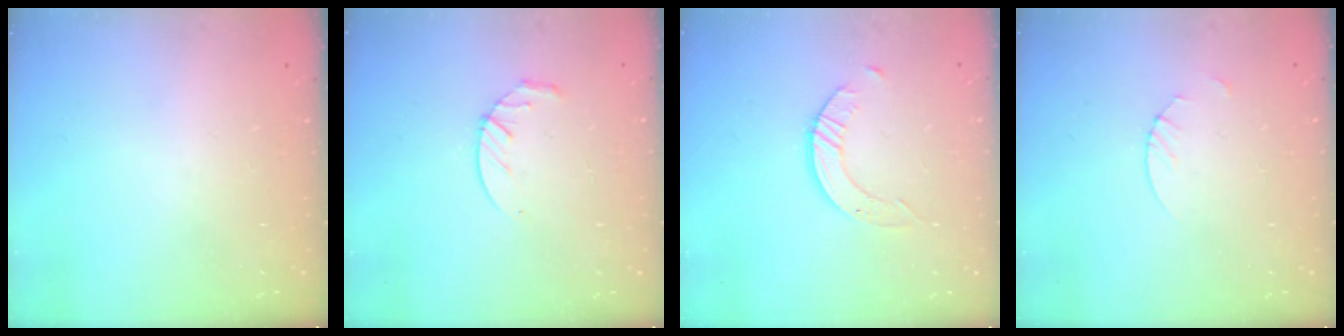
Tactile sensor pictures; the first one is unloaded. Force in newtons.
{"total": 4.2, "press": 4.2, "slide": 0.5}
{"total": 2.4, "press": 2.4, "slide": 0.3}
{"total": 1.9, "press": 1.9, "slide": 0.2}